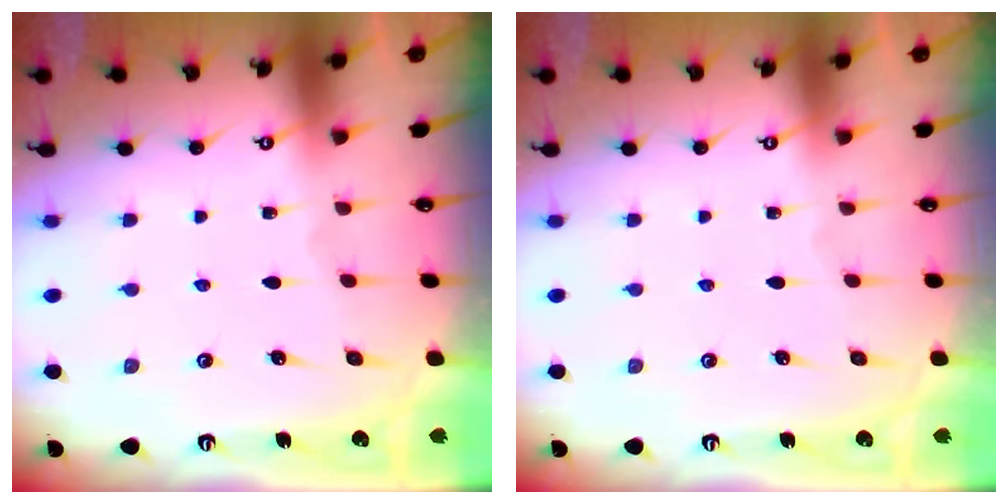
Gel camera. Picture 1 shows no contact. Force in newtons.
{"total": 0.0}